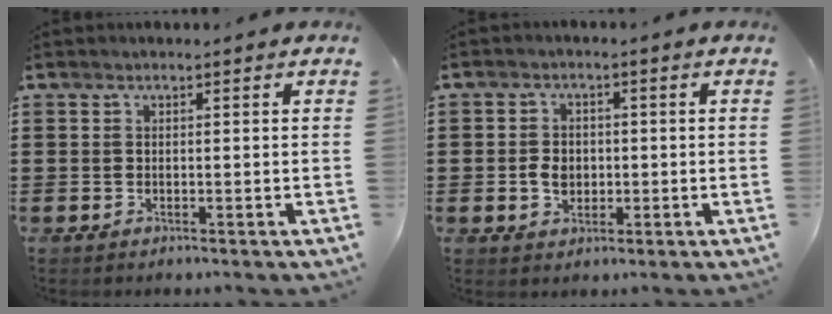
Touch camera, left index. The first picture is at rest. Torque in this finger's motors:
{"motor_torque": [0.39, 0.38, 0.10, 0.03]}